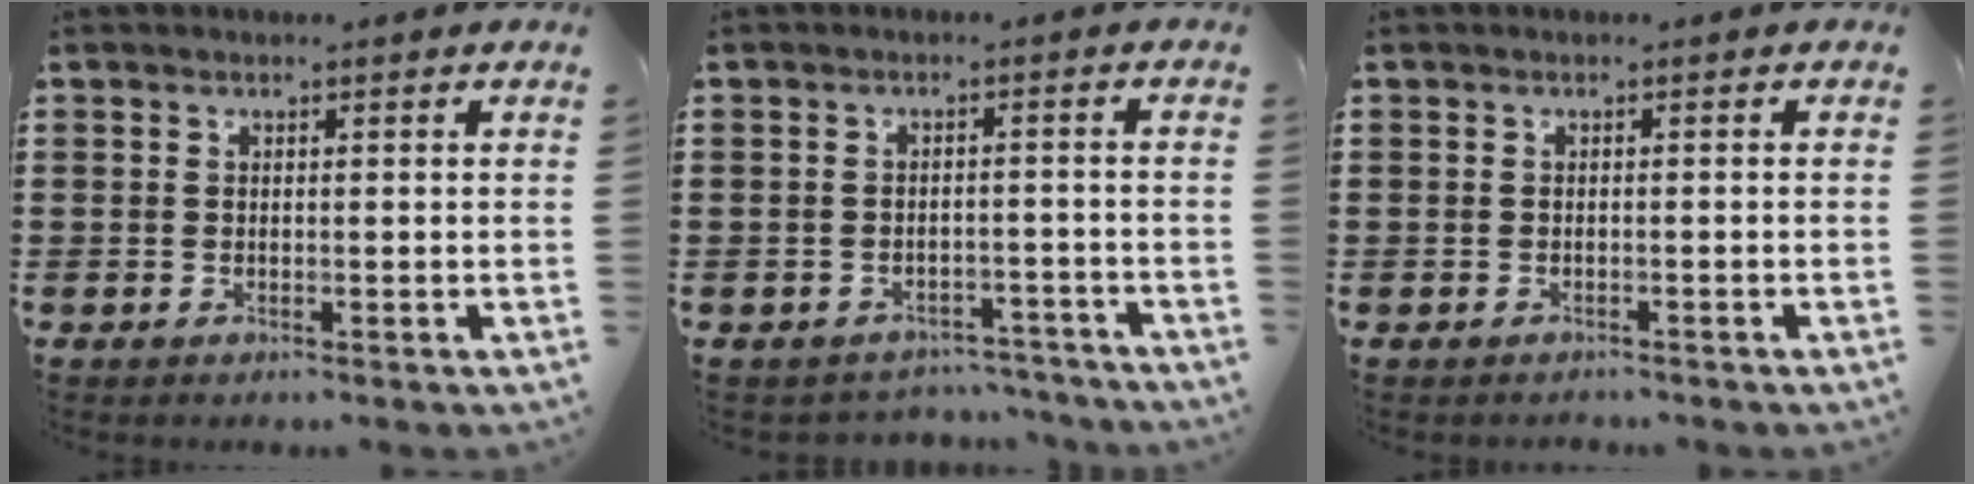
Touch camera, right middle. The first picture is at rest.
{"total": 2.8, "force": [-2.7, 0.6, -0.2], "torque": [-0.007, -0.001, -0.059]}
{"total": 0.6, "force": [-0.6, 0.1, -0.1], "torque": [-0.001, 0.000, -0.013]}